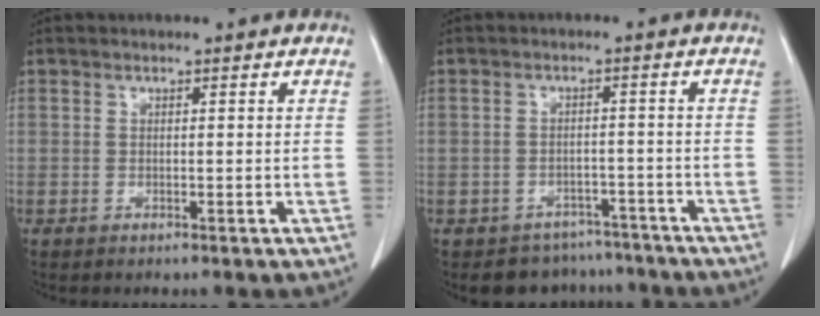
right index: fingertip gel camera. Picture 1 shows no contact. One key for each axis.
{"total": 6.4, "fx": -5.3, "fy": 3.6, "fz": -0.3, "tx": 0.019, "ty": 0.022, "tz": -0.069}